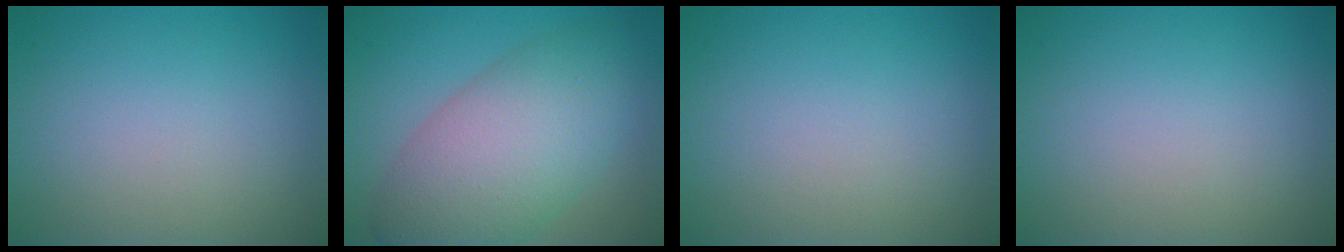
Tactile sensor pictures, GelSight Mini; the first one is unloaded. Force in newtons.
{"total": 9.1, "press": 9.1, "slide": 0.4}
{"total": 0.0}
{"total": 0.0}